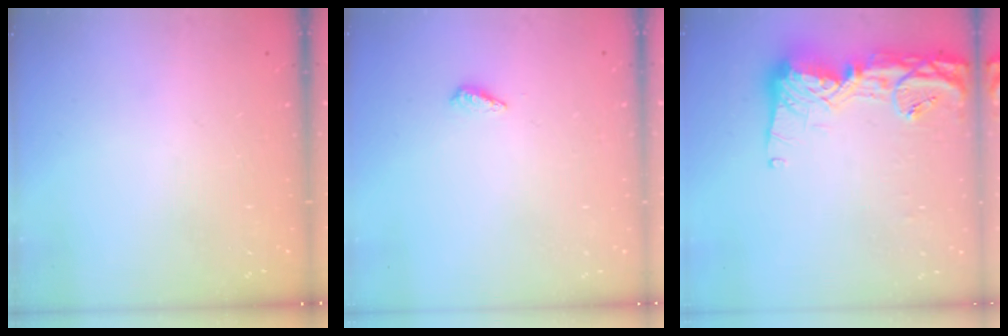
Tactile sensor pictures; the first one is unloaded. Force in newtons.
{"total": 4.8, "press": 4.8, "slide": 0.4}
{"total": 16.7, "press": 16.6, "slide": 1.5}